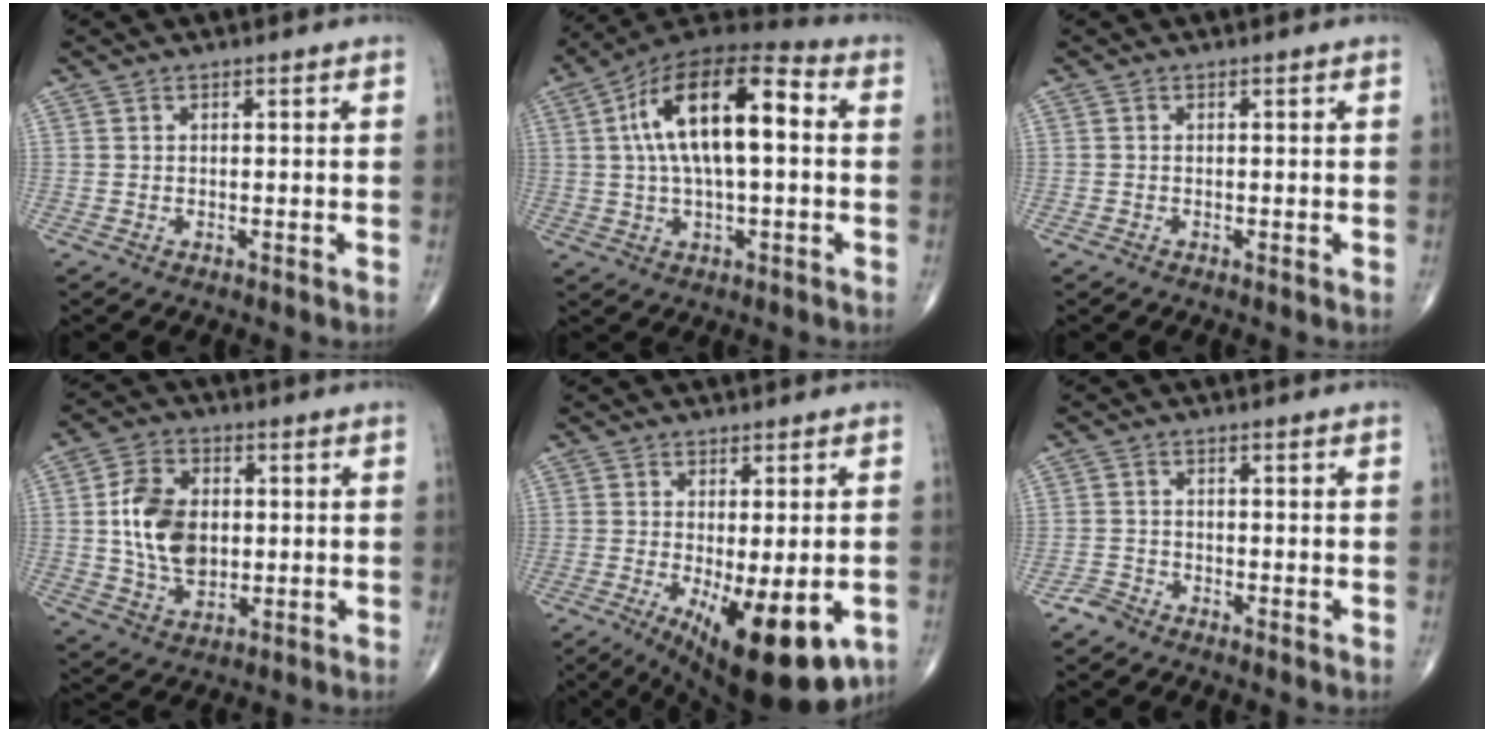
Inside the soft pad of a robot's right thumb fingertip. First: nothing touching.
{"total": 18.1, "force": [2.5, 7.6, 16.2], "torque": [-0.281, 0.040, 0.033]}
{"total": 0.0}
{"total": 12.1, "force": [0.7, 8.3, 8.9], "torque": [-0.144, 0.001, 0.015]}
{"total": 16.3, "force": [-6.1, 5.9, 14.0], "torque": [-0.179, -0.019, -0.075]}
{"total": 1.8, "force": [-1.7, 0.7, -0.1], "torque": [0.006, -0.002, -0.039]}